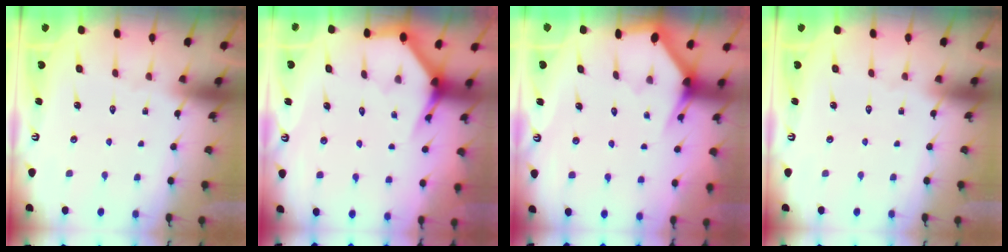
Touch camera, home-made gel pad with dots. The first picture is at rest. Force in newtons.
{"total": 4.0, "press": 4.0, "slide": 0.2}
{"total": 3.2, "press": 3.2, "slide": 0.2}
{"total": 0.0}